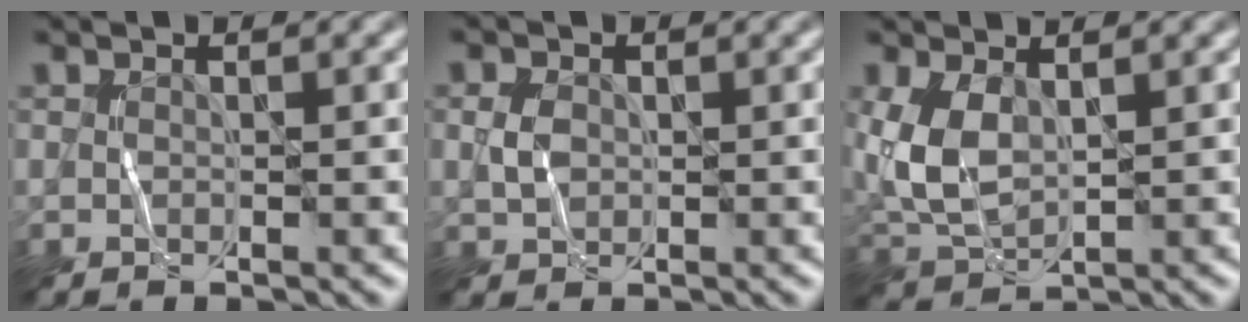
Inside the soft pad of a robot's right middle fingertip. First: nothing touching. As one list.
[{"total": 1.9, "force": [0.2, 1.5, 1.2], "torque": [-0.027, 0.003, 0.002]}, {"total": 5.0, "force": [1.1, 2.9, 3.9], "torque": [-0.101, 0.003, 0.027]}]